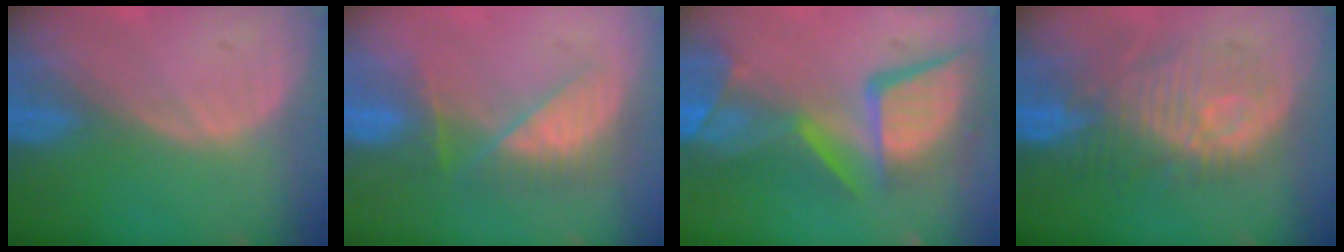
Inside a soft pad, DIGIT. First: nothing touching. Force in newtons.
{"total": 8.1, "press": 7.0, "slide": 4.1}
{"total": 13.9, "press": 11.3, "slide": 8.0}
{"total": 10.2, "press": 10.1, "slide": 1.7}